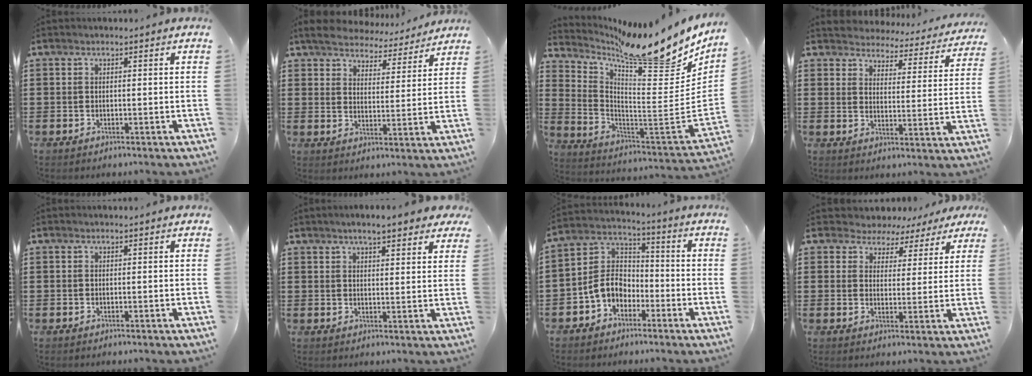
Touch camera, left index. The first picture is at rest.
{"total": 5.4, "force": [5.3, 0.6, 0.8], "torque": [-0.043, -0.034, 0.092]}
{"total": 14.1, "force": [11.1, 2.8, 8.2], "torque": [-0.136, -0.090, 0.177]}
{"total": 3.7, "force": [3.7, 0.3, -0.3], "torque": [-0.020, -0.032, 0.060]}
{"total": 0.0}
{"total": 4.6, "force": [3.8, 0.6, 2.5], "torque": [-0.059, 0.000, 0.068]}
{"total": 6.3, "force": [-3.0, 4.6, 3.0], "torque": [-0.084, 0.005, -0.066]}
{"total": 3.8, "force": [3.2, 2.2, 0.1], "torque": [-0.026, -0.006, 0.056]}